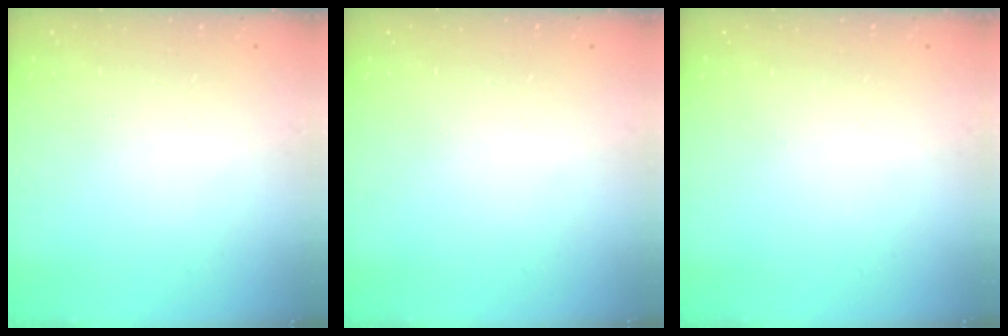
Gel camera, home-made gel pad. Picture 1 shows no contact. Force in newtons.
{"total": 0.0}
{"total": 0.0}